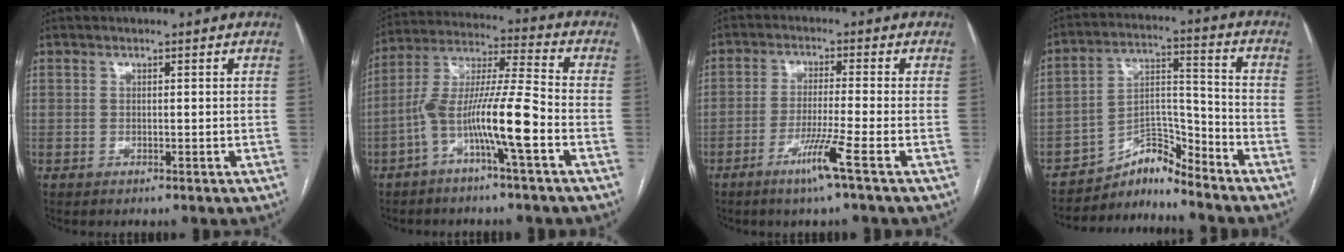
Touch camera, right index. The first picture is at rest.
{"total": 12.1, "force": [-4.8, -0.1, 11.1], "torque": [-0.218, 0.017, -0.091]}
{"total": 6.2, "force": [-3.3, -1.4, 5.1], "torque": [-0.093, -0.015, -0.067]}
{"total": 6.7, "force": [-6.6, 0.5, 0.1], "torque": [0.003, 0.045, -0.116]}